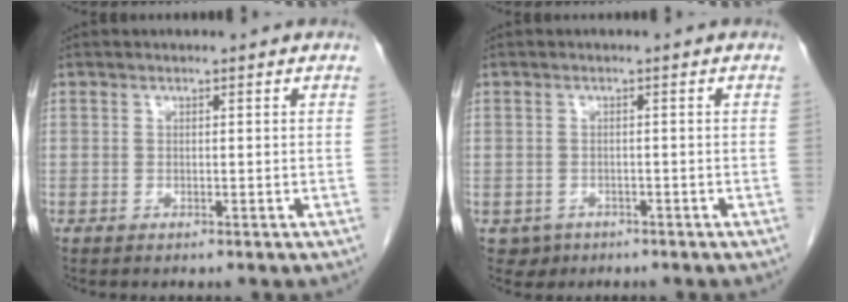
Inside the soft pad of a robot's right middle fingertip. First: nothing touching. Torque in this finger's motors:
{"motor_torque": [-0.22, -0.26, -0.05, -0.02]}